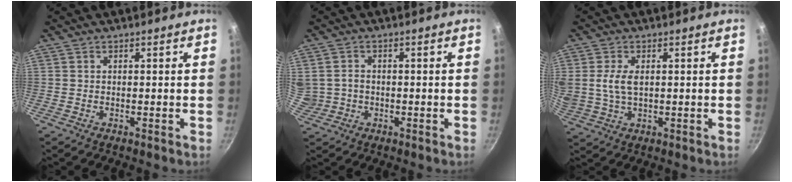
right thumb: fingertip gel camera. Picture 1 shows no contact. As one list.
[{"total": 6.3, "force": [-0.1, 5.6, 2.9], "torque": [-0.060, 0.014, 0.005]}, {"total": 5.9, "force": [1.0, 3.3, 4.8], "torque": [-0.096, -0.001, 0.021]}]